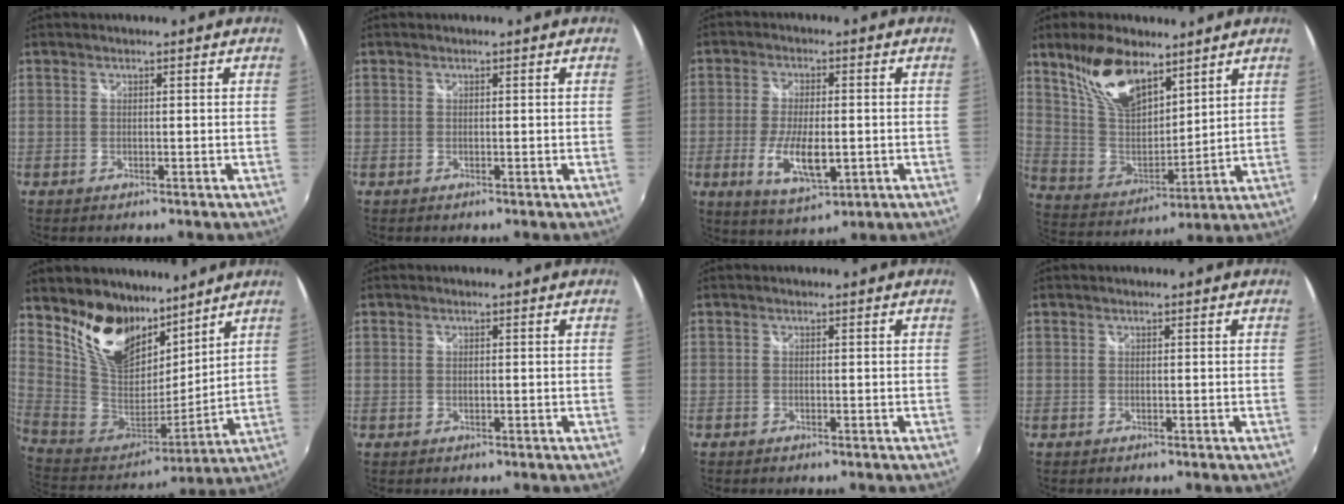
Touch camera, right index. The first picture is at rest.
{"total": 0.0}
{"total": 9.5, "force": [-2.3, 3.6, 8.5], "torque": [-0.168, -0.017, -0.037]}
{"total": 15.7, "force": [10.2, 7.2, 9.5], "torque": [-0.189, 0.015, 0.206]}
{"total": 17.1, "force": [11.7, 9.1, 8.4], "torque": [-0.182, 0.005, 0.232]}
{"total": 0.6, "force": [-0.1, 0.5, 0.4], "torque": [-0.009, -0.002, -0.001]}
{"total": 0.0}
{"total": 0.0}